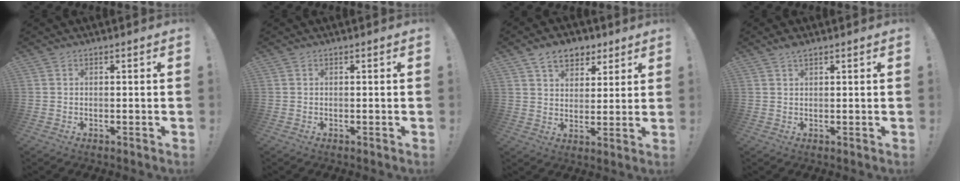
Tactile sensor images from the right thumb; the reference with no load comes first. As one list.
[{"total": 0.0}, {"total": 9.4, "force": [5.7, 6.3, 4.0], "torque": [-0.060, -0.022, 0.110]}, {"total": 2.1, "force": [1.7, 0.6, 1.1], "torque": [-0.016, -0.008, 0.030]}]